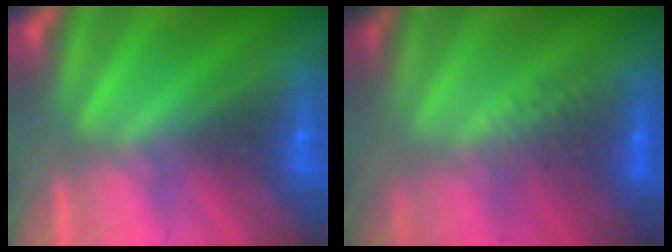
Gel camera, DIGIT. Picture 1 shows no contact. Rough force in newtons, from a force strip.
{"total": 3.1}